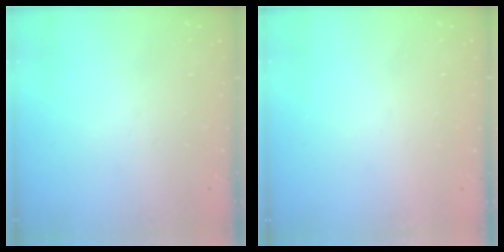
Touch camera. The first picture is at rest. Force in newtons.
{"total": 1.5, "press": 1.5, "slide": 0.1}